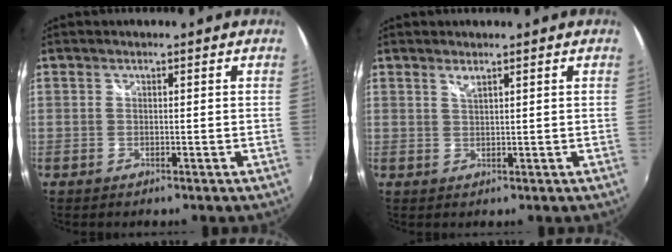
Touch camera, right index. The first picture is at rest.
{"total": 1.2, "force": [0.9, 0.0, 0.8], "torque": [-0.013, 0.001, 0.016]}